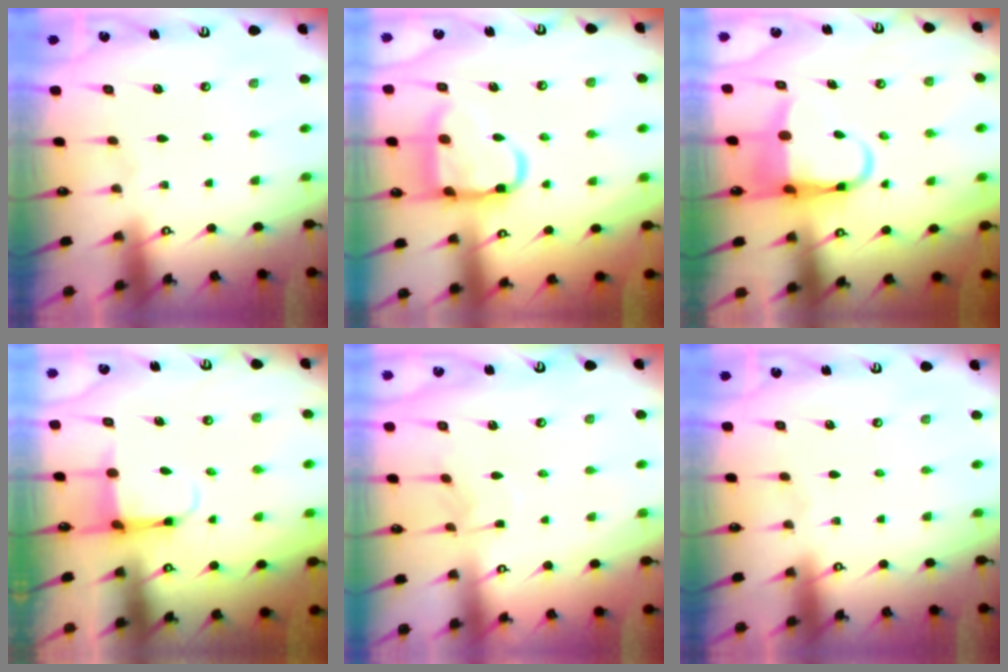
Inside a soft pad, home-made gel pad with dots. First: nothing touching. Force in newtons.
{"total": 14.1, "press": 14.0, "slide": 1.6}
{"total": 7.0, "press": 6.9, "slide": 1.2}
{"total": 3.8, "press": 3.6, "slide": 1.2}
{"total": 5.0, "press": 5.0, "slide": 0.5}
{"total": 0.0}